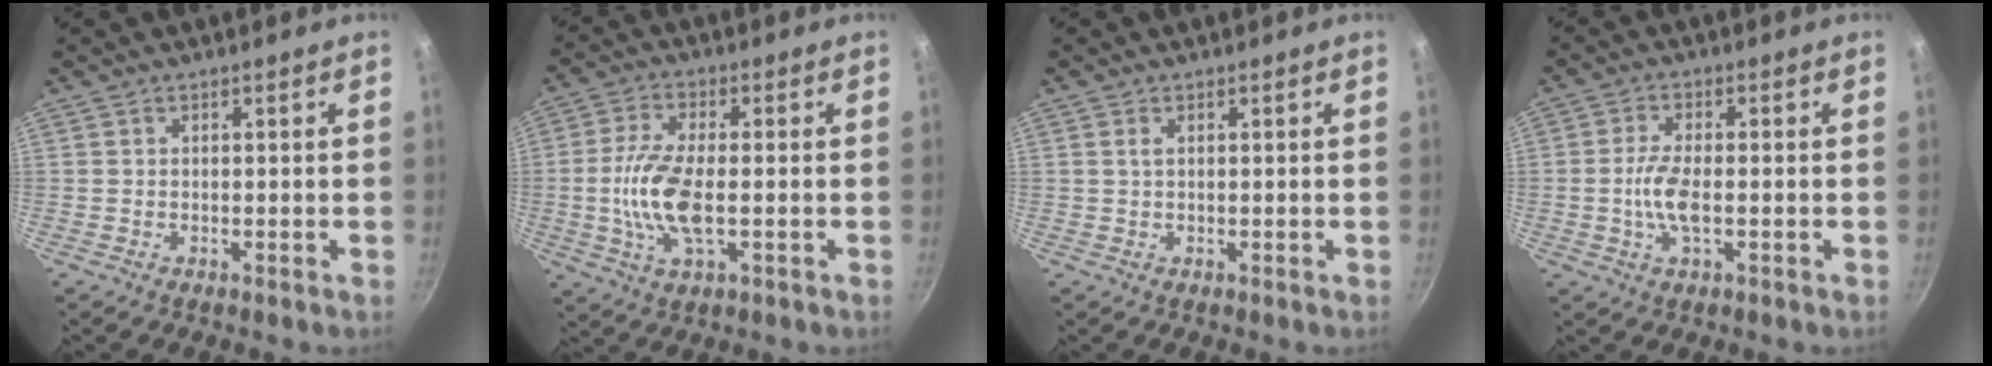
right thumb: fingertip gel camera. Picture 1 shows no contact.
{"total": 10.9, "force": [-1.2, 4.5, 9.9], "torque": [-0.201, 0.006, -0.031]}
{"total": 1.1, "force": [0.3, 0.5, 0.9], "torque": [-0.016, 0.001, 0.005]}
{"total": 6.1, "force": [-0.9, 2.3, 5.6], "torque": [-0.116, 0.006, -0.022]}